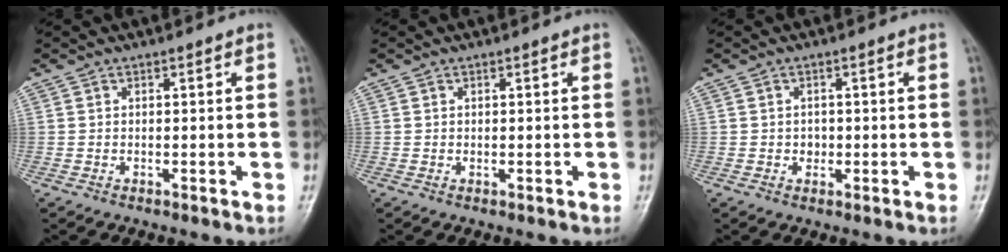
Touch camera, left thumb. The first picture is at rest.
{"total": 0.5, "force": [0.3, 0.2, 0.3], "torque": [-0.004, -0.002, 0.005]}
{"total": 1.6, "force": [-0.1, 1.4, 0.7], "torque": [-0.003, 0.003, -0.001]}